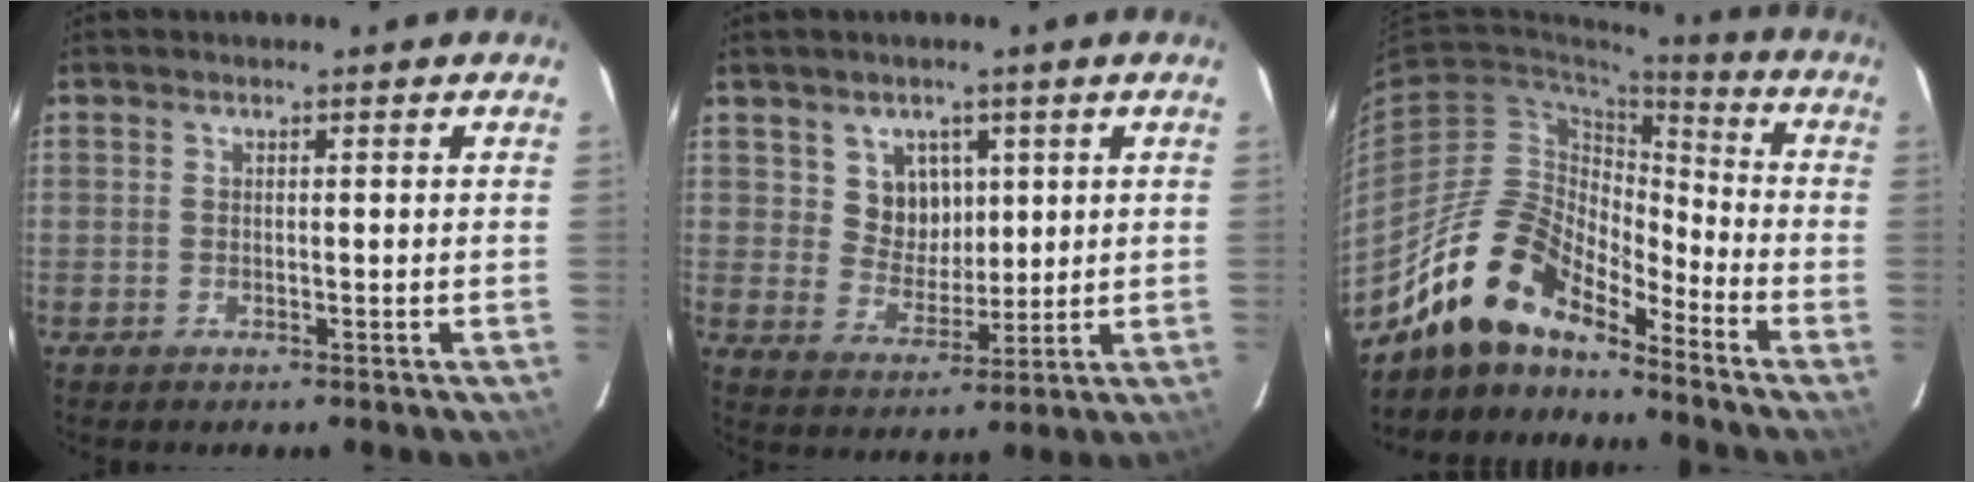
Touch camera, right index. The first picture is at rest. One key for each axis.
{"total": 6.6, "fx": 2.6, "fy": 5.8, "fz": 1.8, "tx": -0.029, "ty": 0.007, "tz": 0.056}
{"total": 15.3, "fx": -12.9, "fy": 5.0, "fz": 6.6, "tx": -0.126, "ty": 0.009, "tz": -0.245}